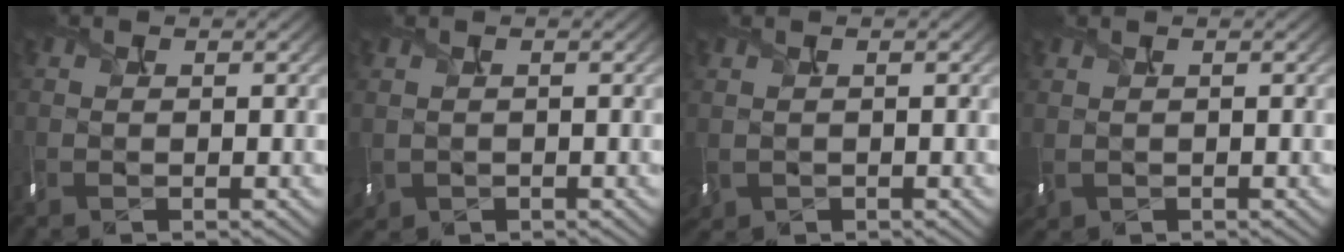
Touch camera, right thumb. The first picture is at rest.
{"total": 2.7, "force": [-0.3, 2.0, 1.8], "torque": [-0.050, -0.012, 0.006]}
{"total": 2.1, "force": [-0.1, 1.5, 1.5], "torque": [-0.045, -0.009, 0.005]}
{"total": 1.6, "force": [0.2, 1.0, 1.3], "torque": [-0.037, -0.004, 0.008]}